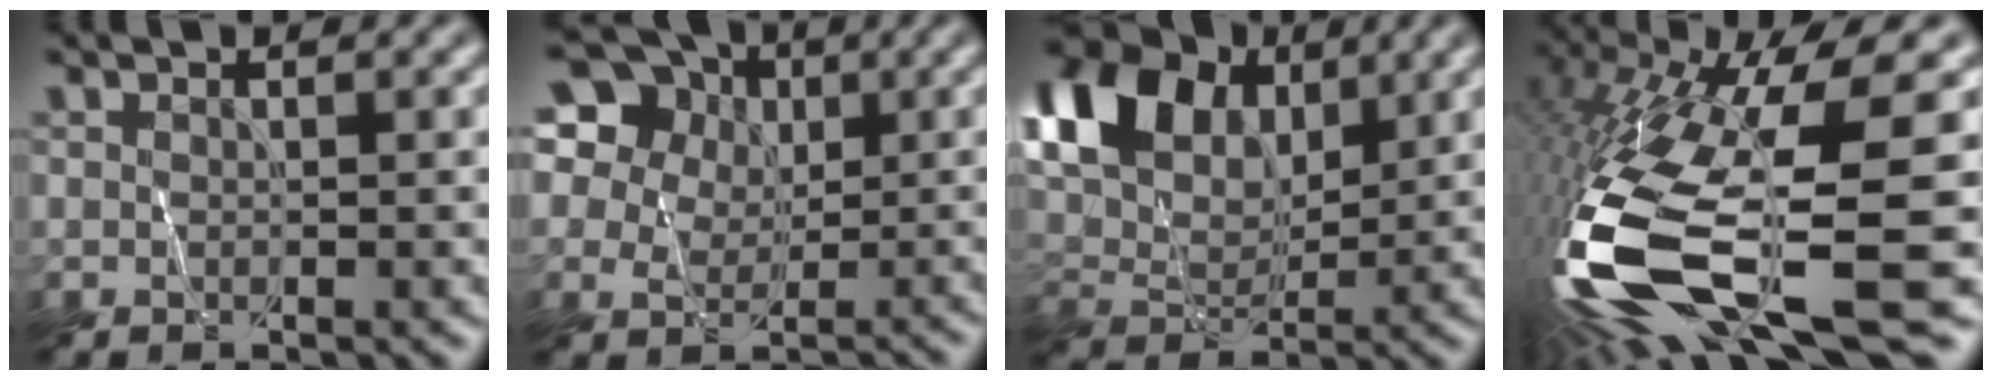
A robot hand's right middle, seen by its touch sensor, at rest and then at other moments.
{"total": 13.7, "force": [6.3, 11.0, 5.3], "torque": [-0.147, 0.059, 0.115]}
{"total": 14.4, "force": [6.6, 9.2, 9.0], "torque": [-0.215, 0.042, 0.106]}
{"total": 17.1, "force": [-4.6, 5.0, 15.7], "torque": [-0.336, -0.038, -0.069]}